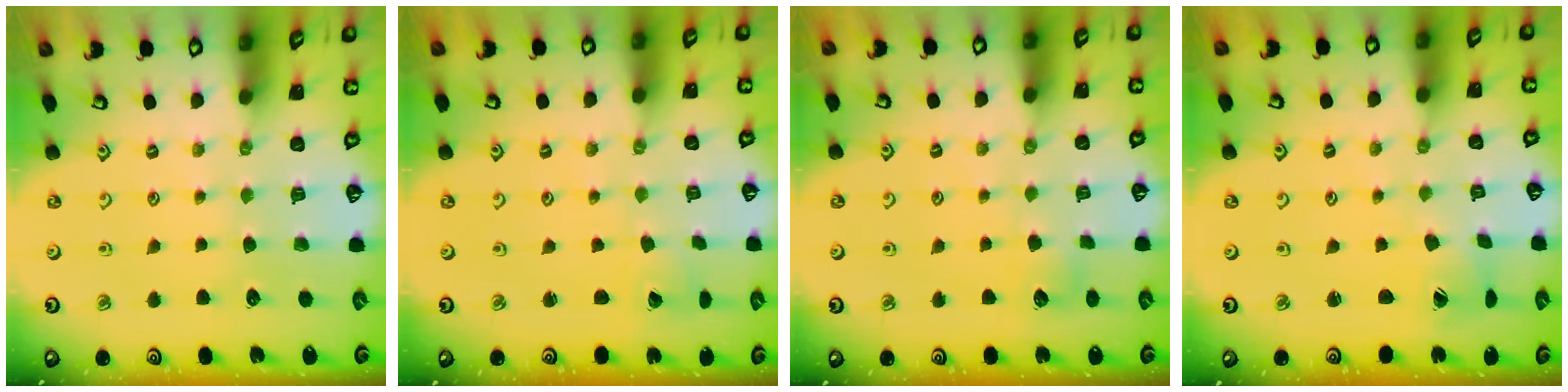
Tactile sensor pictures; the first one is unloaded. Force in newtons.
{"total": 2.1, "press": 2.1, "slide": 0.1}
{"total": 3.9, "press": 3.8, "slide": 0.5}
{"total": 2.2, "press": 2.2, "slide": 0.3}